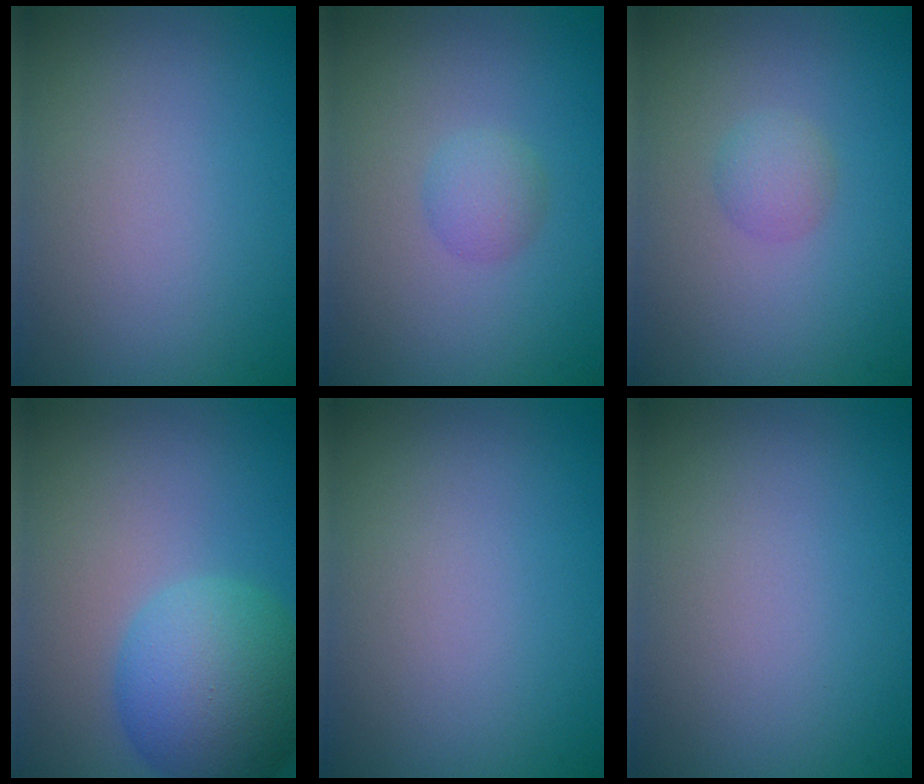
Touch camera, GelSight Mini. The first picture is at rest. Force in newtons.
{"total": 1.5, "press": 1.5, "slide": 0.1}
{"total": 1.5, "press": 1.5, "slide": 0.1}
{"total": 7.9, "press": 7.9, "slide": 0.2}
{"total": 0.0}
{"total": 0.0}